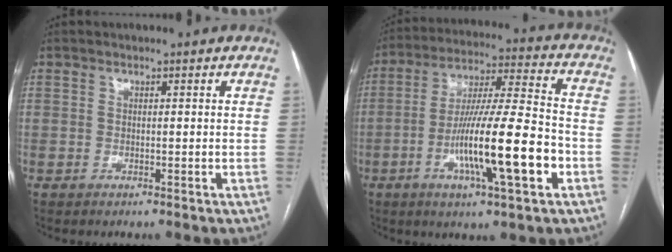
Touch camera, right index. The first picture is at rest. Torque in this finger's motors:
{"motor_torque": [1.27, -0.87, 1.05, 0.21]}